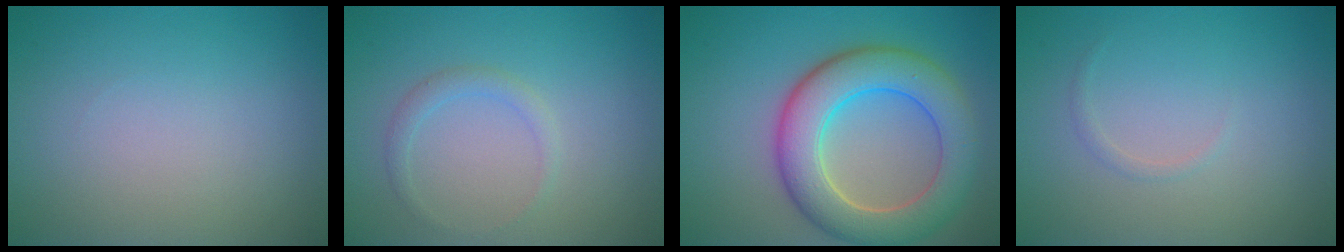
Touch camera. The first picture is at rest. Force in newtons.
{"total": 1.3, "press": 1.3, "slide": 0.1}
{"total": 8.1, "press": 8.1, "slide": 0.6}
{"total": 0.6, "press": 0.6, "slide": 0.0}